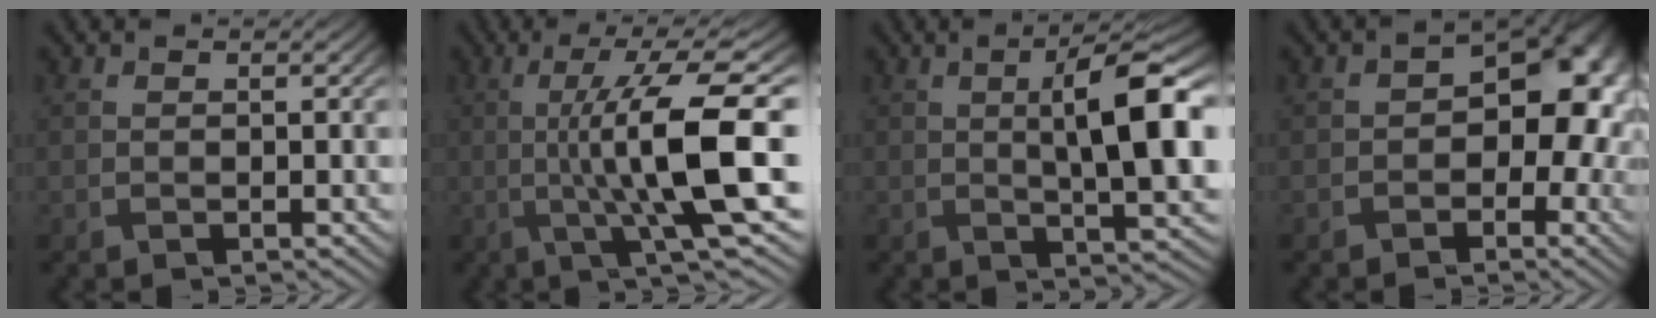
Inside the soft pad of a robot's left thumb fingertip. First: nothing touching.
{"total": 12.3, "force": [-1.0, 2.2, 12.0], "torque": [-0.193, 0.015, -0.016]}
{"total": 10.5, "force": [1.2, 3.1, 9.9], "torque": [-0.156, 0.000, 0.022]}
{"total": 9.2, "force": [-1.1, 6.2, 6.7], "torque": [-0.058, -0.009, -0.018]}